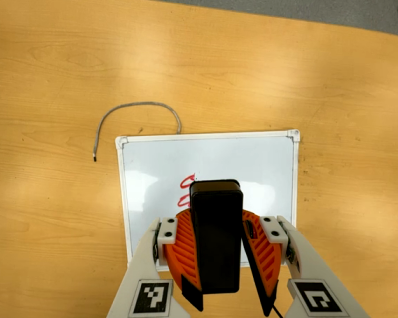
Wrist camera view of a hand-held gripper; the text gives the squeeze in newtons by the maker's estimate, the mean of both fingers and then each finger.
{"total": 8.8, "left": 9.1, "right": 8.6}